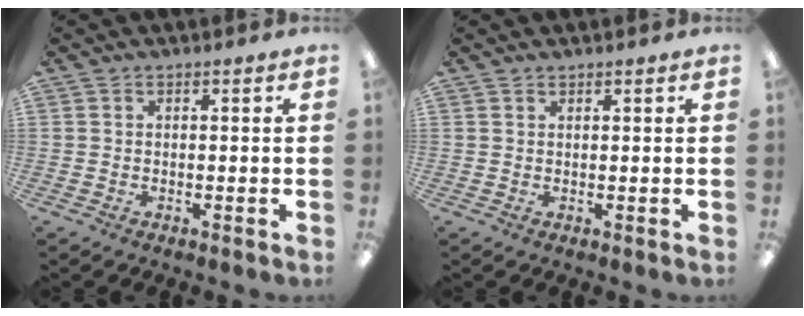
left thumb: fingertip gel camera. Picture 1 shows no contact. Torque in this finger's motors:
{"motor_torque": [-0.28, -0.15, -0.21, 0.19, -0.02]}